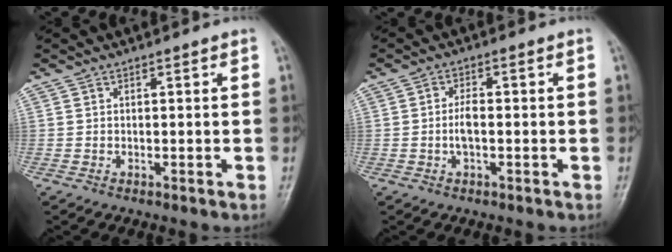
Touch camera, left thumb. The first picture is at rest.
{"total": 3.2, "force": [-0.6, 1.2, 2.8], "torque": [-0.061, 0.009, -0.015]}